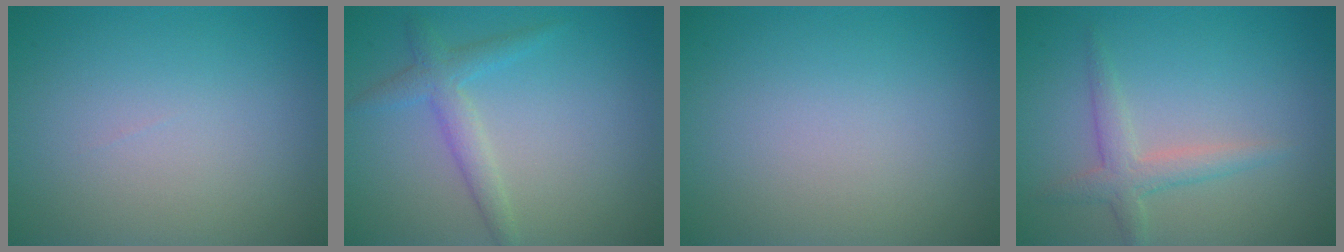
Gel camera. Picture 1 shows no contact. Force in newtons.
{"total": 2.4, "press": 2.4, "slide": 0.1}
{"total": 0.0}
{"total": 2.5, "press": 2.5, "slide": 0.1}